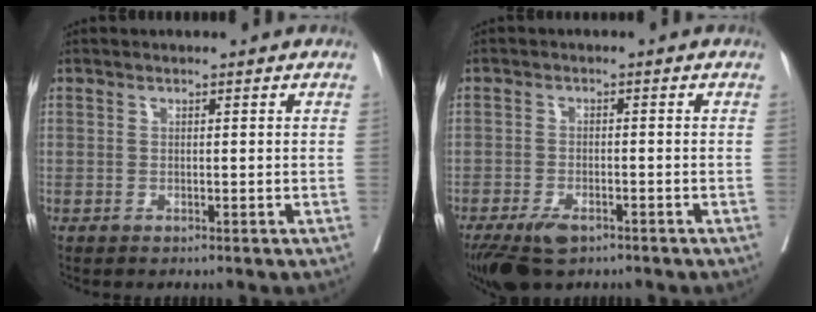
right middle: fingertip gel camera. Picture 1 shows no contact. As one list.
[{"total": 6.3, "force": [-4.2, 2.7, 3.8], "torque": [-0.069, -0.007, -0.071]}]